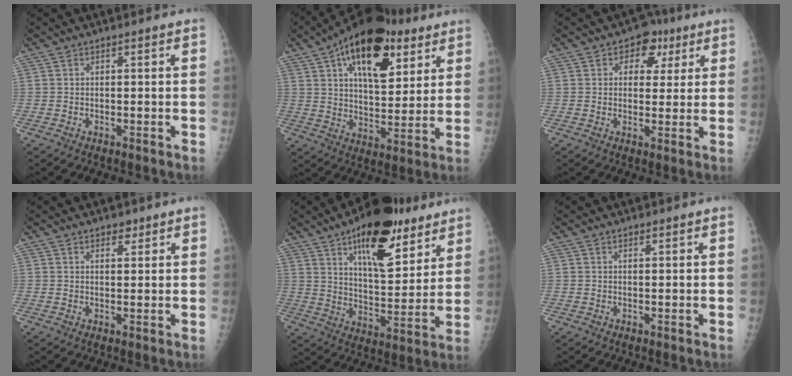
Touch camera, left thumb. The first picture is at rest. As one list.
[{"total": 20.2, "force": [10.0, 10.2, 14.3], "torque": [-0.185, -0.025, 0.156]}, {"total": 6.7, "force": [2.9, 5.0, 3.4], "torque": [-0.003, -0.003, 0.032]}, {"total": 2.2, "force": [1.5, 1.2, 1.0], "torque": [-0.002, -0.009, 0.021]}, {"total": 20.2, "force": [11.8, 8.6, 14.0], "torque": [-0.167, -0.057, 0.184]}, {"total": 0.6, "force": [0.5, 0.2, 0.4], "torque": [-0.006, -0.003, 0.008]}]